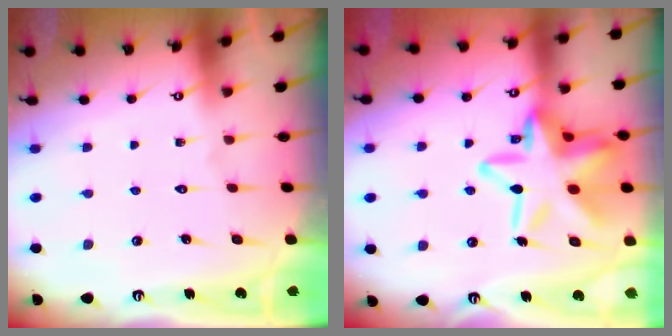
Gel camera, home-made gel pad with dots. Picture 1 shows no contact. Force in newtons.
{"total": 21.5, "press": 21.4, "slide": 1.8}